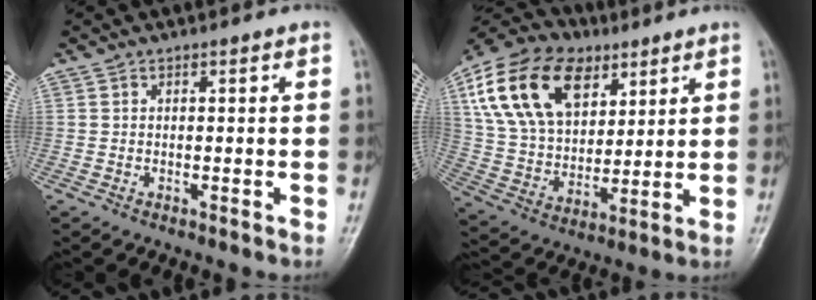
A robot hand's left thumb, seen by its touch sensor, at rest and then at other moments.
{"total": 21.9, "force": [9.3, 14.3, 13.8], "torque": [-0.240, -0.010, 0.167]}